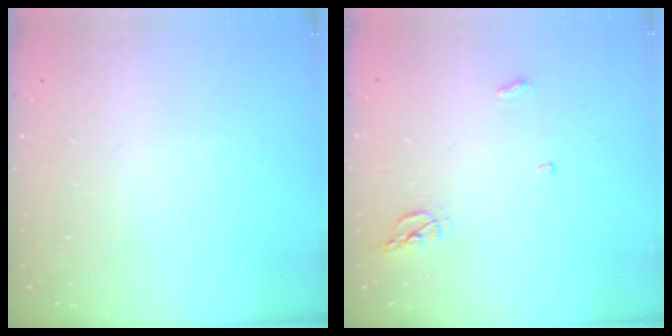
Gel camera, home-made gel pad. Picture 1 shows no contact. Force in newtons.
{"total": 5.6, "press": 5.6, "slide": 0.7}